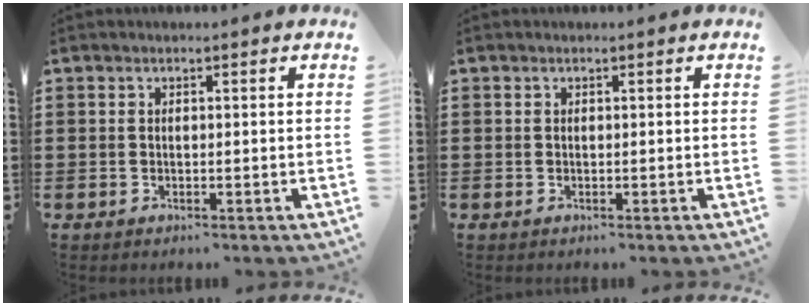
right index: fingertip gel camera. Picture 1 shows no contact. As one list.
[{"total": 0.0}]